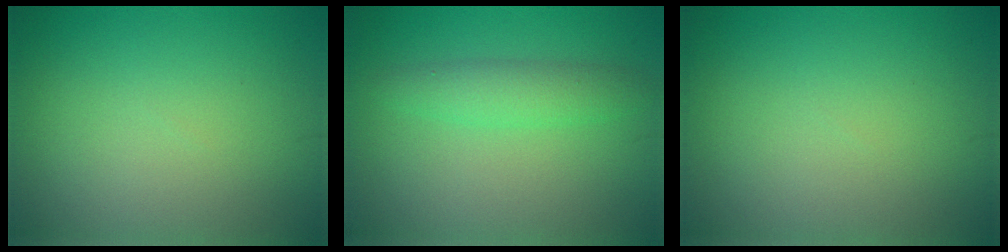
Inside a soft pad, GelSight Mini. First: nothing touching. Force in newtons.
{"total": 2.5, "press": 2.5, "slide": 0.2}
{"total": 0.0}